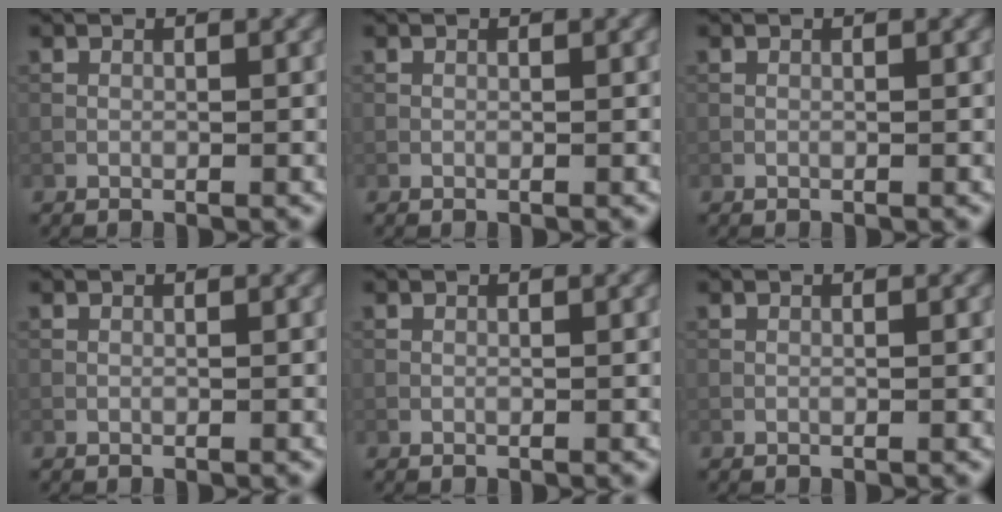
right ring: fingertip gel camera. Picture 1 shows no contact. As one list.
[{"total": 0.0}, {"total": 0.0}, {"total": 0.0}, {"total": 0.0}, {"total": 0.0}]